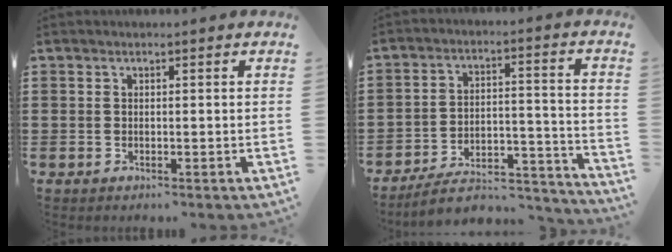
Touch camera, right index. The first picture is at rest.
{"total": 6.7, "force": [-5.7, 1.9, 3.0], "torque": [-0.049, 0.006, -0.110]}